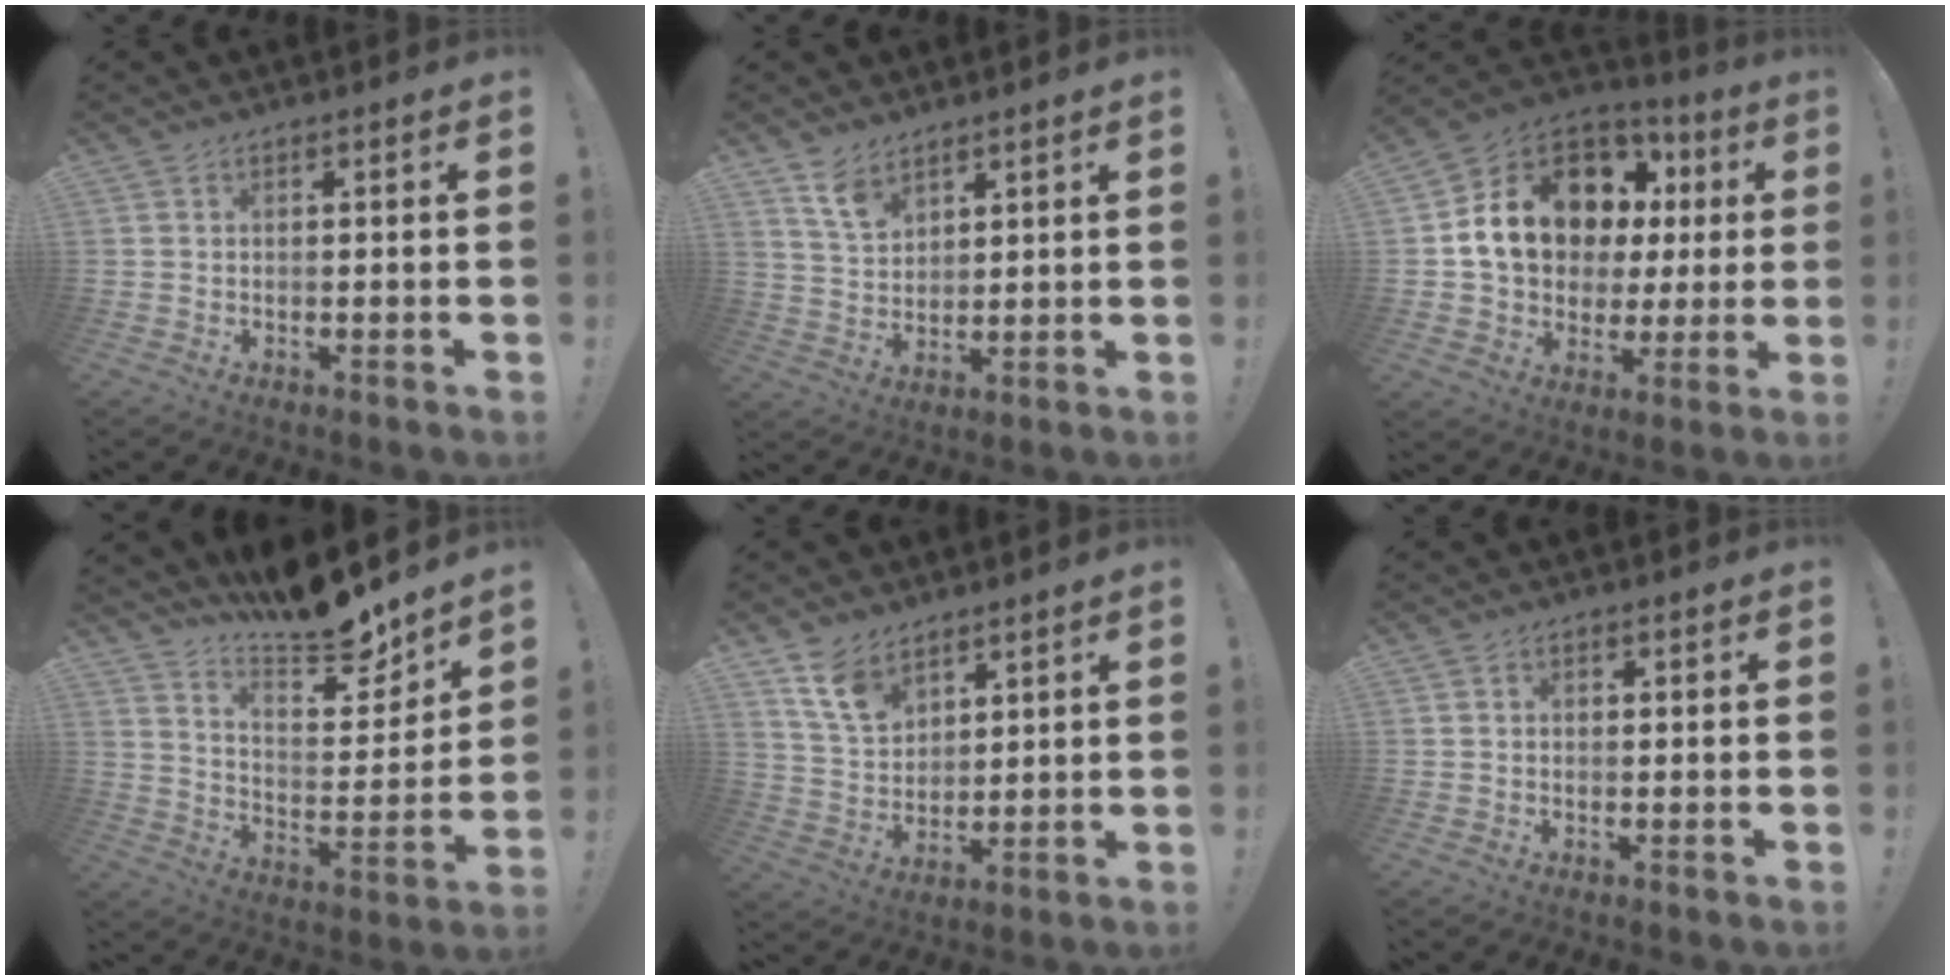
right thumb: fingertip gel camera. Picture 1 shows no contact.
{"total": 8.0, "force": [5.7, 4.5, 3.2], "torque": [-0.062, -0.030, 0.110]}
{"total": 17.1, "force": [5.6, 12.6, 10.2], "torque": [-0.162, -0.021, 0.122]}
{"total": 14.1, "force": [12.7, 2.6, 5.5], "torque": [-0.088, -0.109, 0.218]}
{"total": 10.3, "force": [7.2, 6.1, 4.3], "torque": [-0.082, -0.039, 0.141]}
{"total": 0.9, "force": [-0.3, 0.8, 0.3], "torque": [-0.011, 0.007, -0.005]}